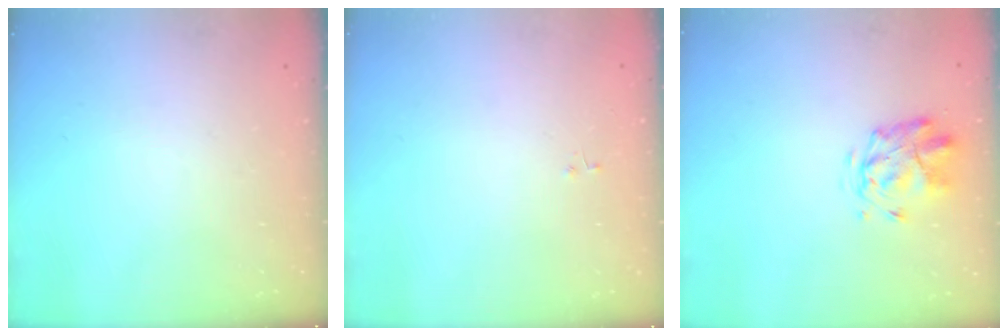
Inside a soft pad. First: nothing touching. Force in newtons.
{"total": 0.0}
{"total": 2.9, "press": 2.5, "slide": 1.5}